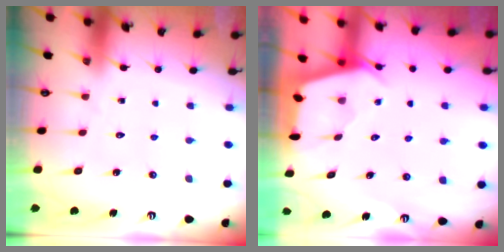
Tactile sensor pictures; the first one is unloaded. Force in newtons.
{"total": 2.4, "press": 2.4, "slide": 0.3}